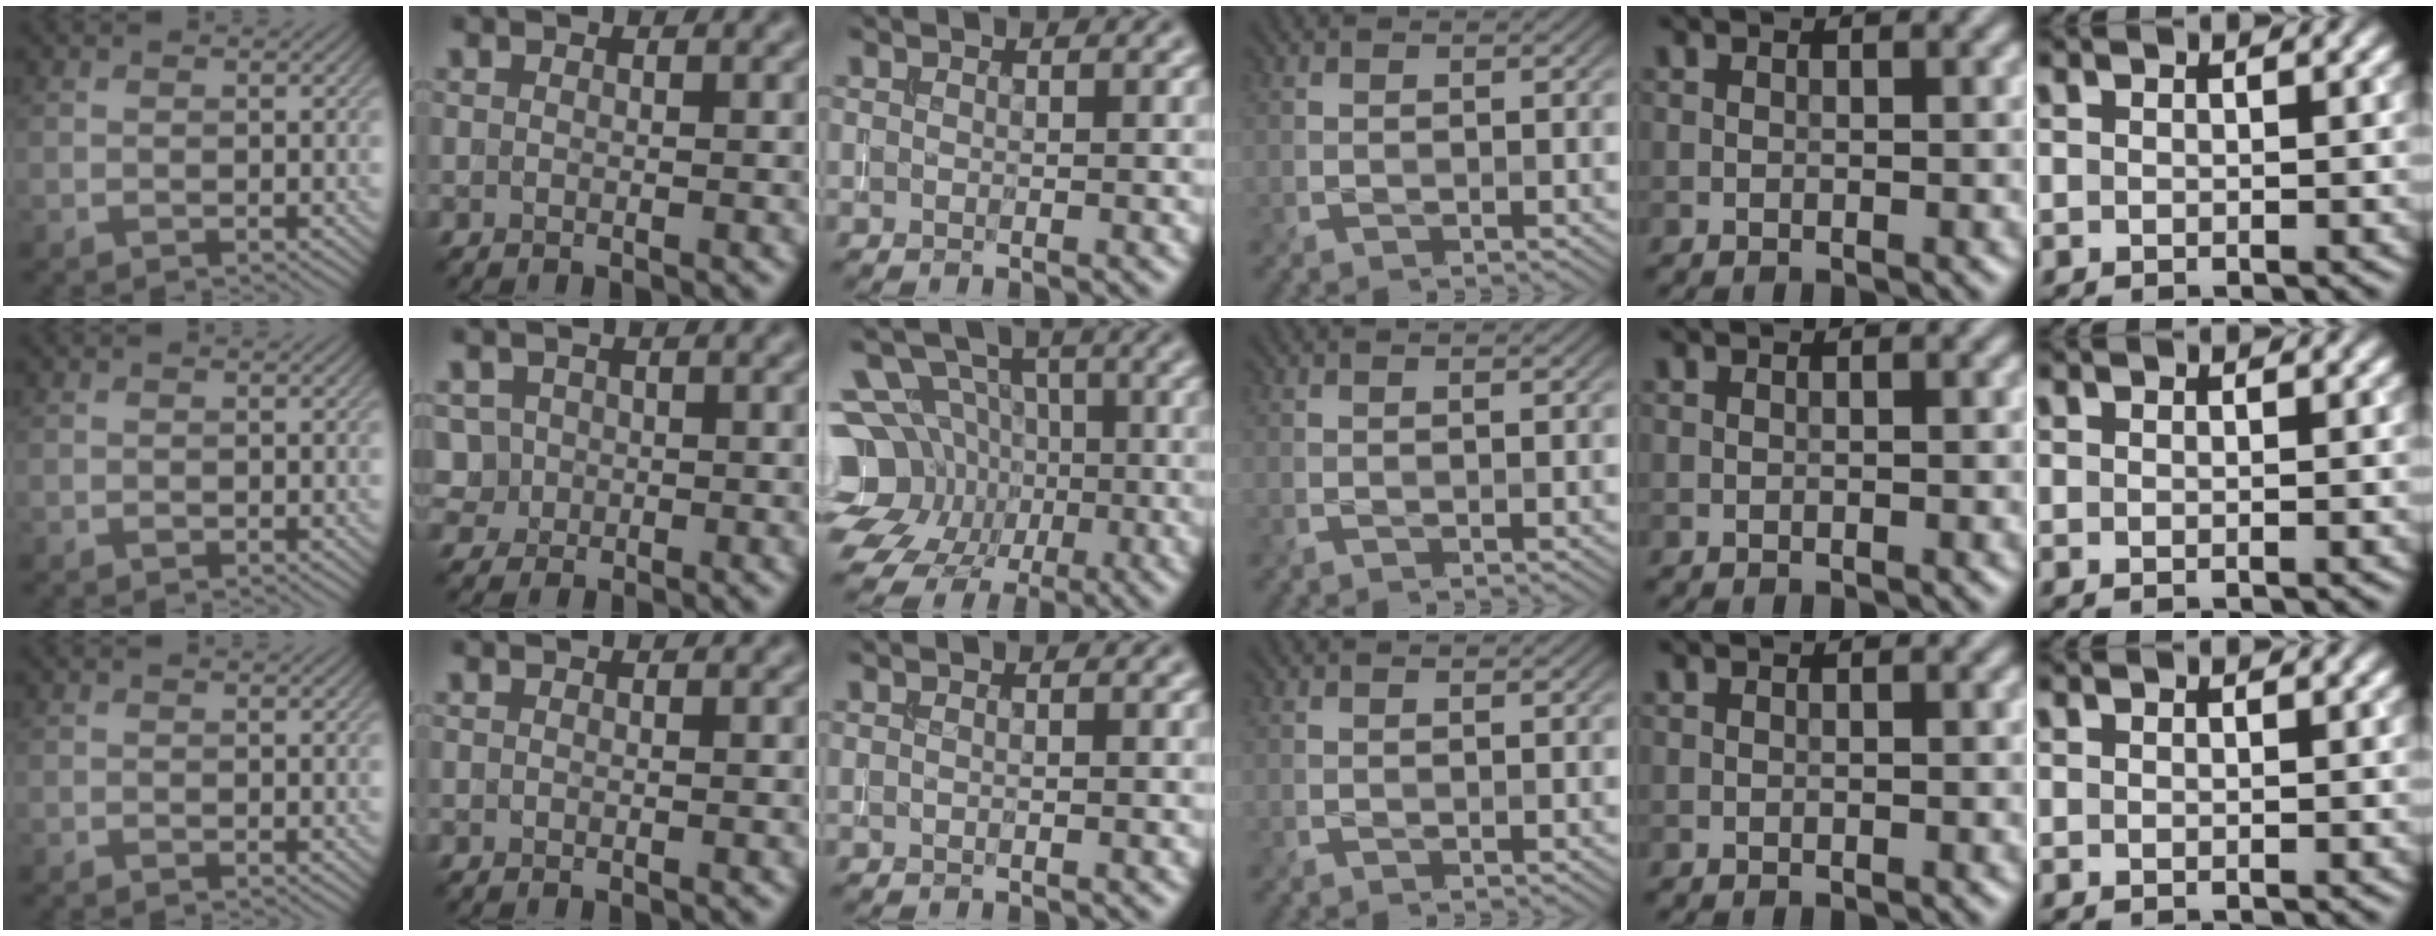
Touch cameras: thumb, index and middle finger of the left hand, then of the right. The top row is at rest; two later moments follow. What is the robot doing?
{"motion": "assemble", "object": "toy tower of hanoi"}